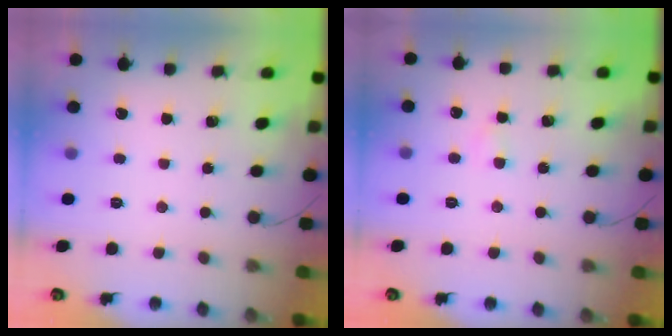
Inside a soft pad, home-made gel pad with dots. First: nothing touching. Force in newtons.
{"total": 2.2, "press": 2.0, "slide": 0.8}